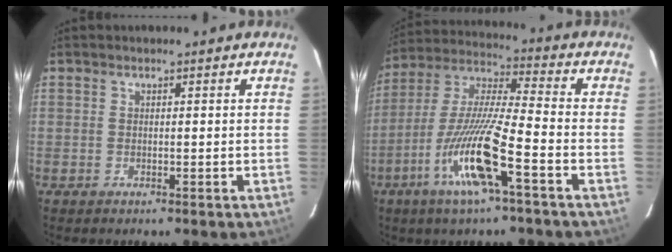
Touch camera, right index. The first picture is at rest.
{"total": 14.9, "force": [-6.3, 0.7, 13.5], "torque": [-0.276, -0.011, -0.122]}